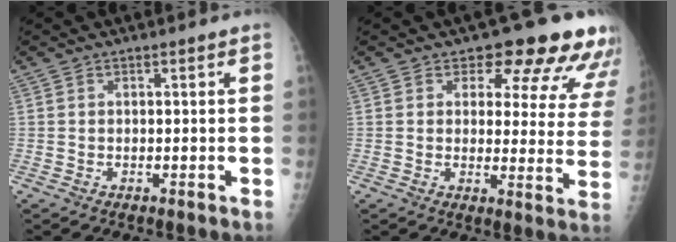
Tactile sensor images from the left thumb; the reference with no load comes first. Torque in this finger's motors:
{"motor_torque": [0.21, 0.32, 0.01, -0.20, 0.10]}